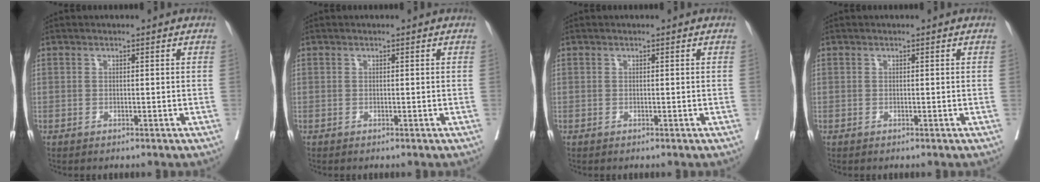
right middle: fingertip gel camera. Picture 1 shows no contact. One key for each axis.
{"total": 0.0}
{"total": 0.0}
{"total": 0.0}